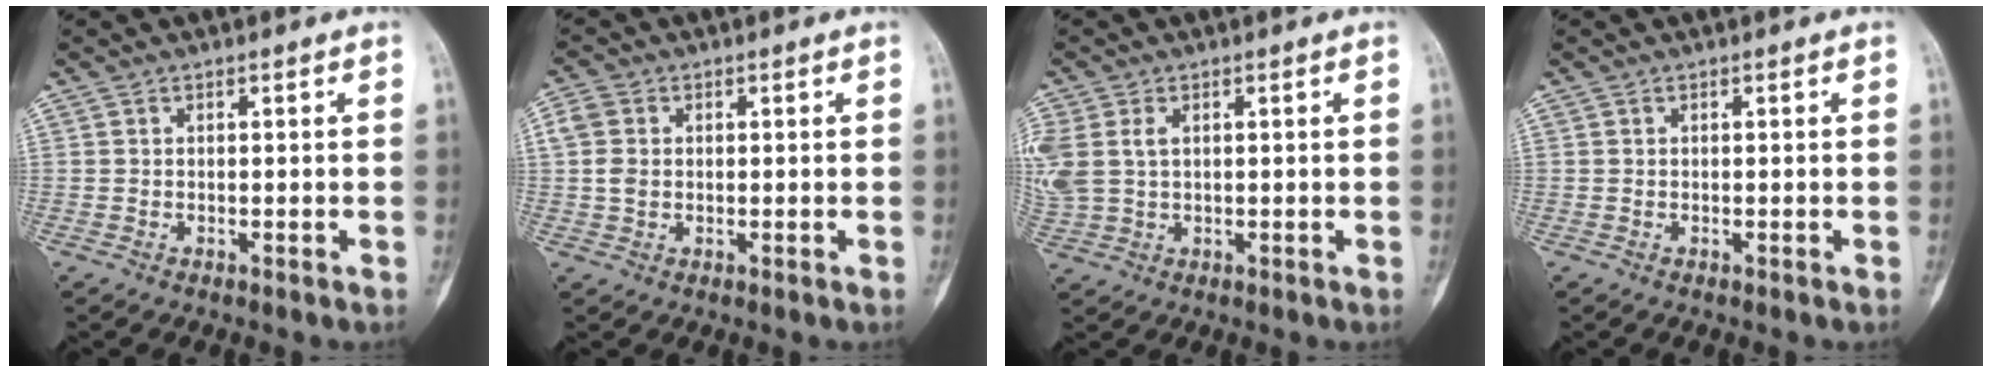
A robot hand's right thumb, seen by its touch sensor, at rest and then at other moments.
{"total": 3.9, "force": [0.5, 3.1, 2.3], "torque": [-0.052, 0.008, 0.007]}
{"total": 9.3, "force": [2.0, 6.4, 6.5], "torque": [-0.188, 0.008, 0.048]}
{"total": 0.0}